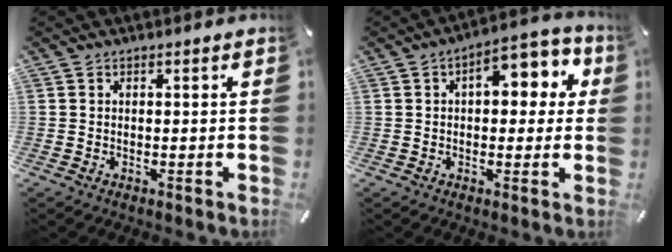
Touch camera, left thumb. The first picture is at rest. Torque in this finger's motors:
{"motor_torque": [1.49, 1.52, 0.51, -0.29, 0.31]}